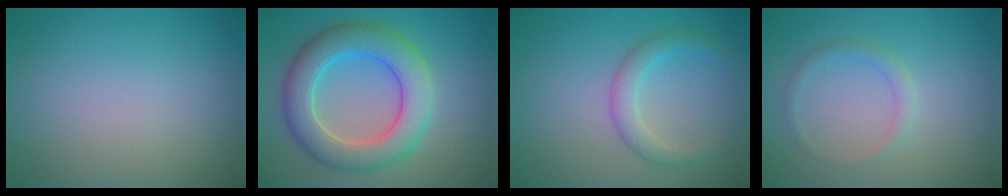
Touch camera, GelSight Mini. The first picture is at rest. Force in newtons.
{"total": 7.1, "press": 7.1, "slide": 0.3}
{"total": 2.4, "press": 2.4, "slide": 0.1}
{"total": 1.2, "press": 1.2, "slide": 0.0}